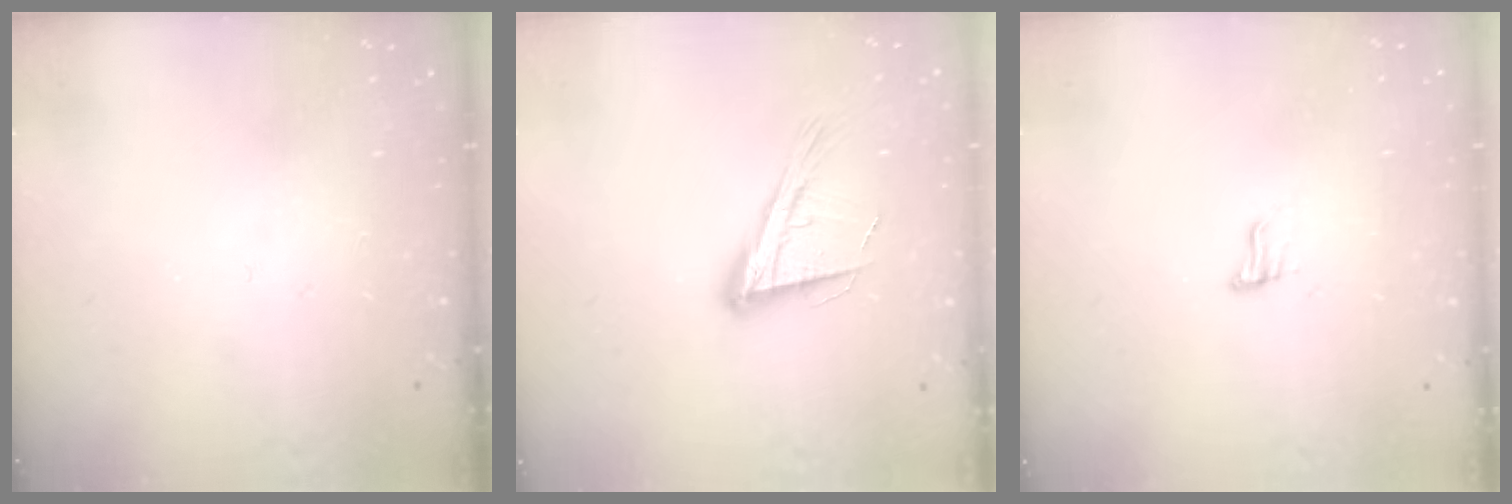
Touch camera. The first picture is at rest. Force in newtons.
{"total": 16.0, "press": 15.5, "slide": 4.0}
{"total": 6.3, "press": 6.0, "slide": 1.8}